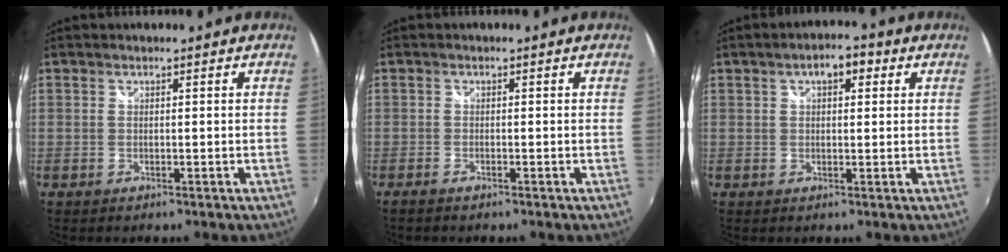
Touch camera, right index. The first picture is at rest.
{"total": 1.4, "force": [-1.2, 0.4, 0.7], "torque": [-0.017, -0.004, -0.024]}
{"total": 4.4, "force": [1.8, 2.2, 3.5], "torque": [-0.052, 0.016, 0.026]}